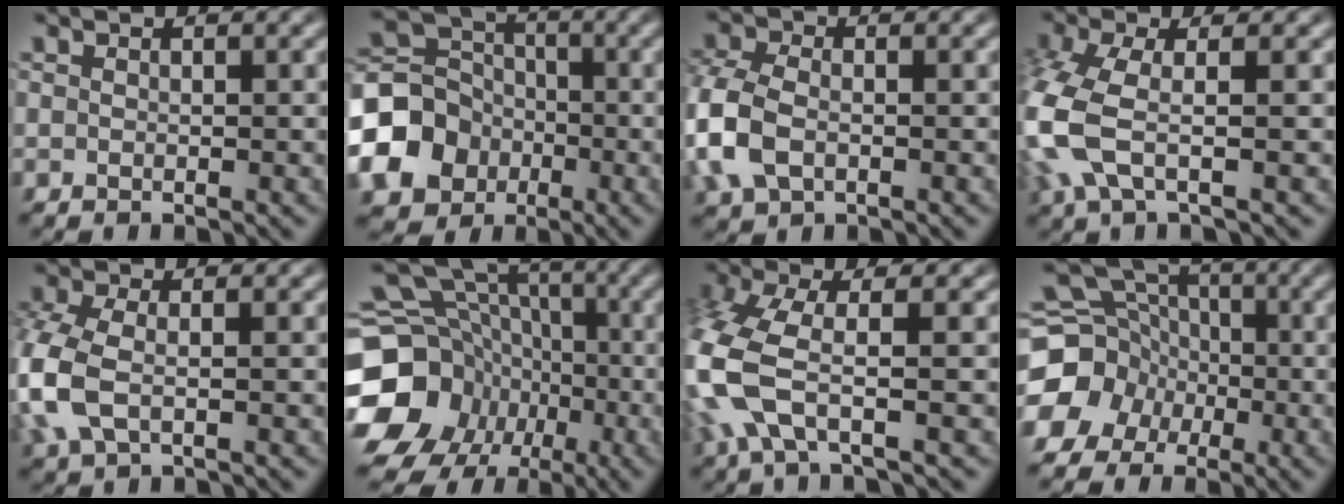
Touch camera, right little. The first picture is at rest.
{"total": 12.1, "force": [-3.1, 10.4, 5.4], "torque": [-0.112, -0.051, -0.045]}
{"total": 4.7, "force": [-0.9, 3.6, 2.9], "torque": [-0.106, -0.025, 0.000]}
{"total": 5.9, "force": [-0.8, 3.7, 4.5], "torque": [-0.143, -0.026, -0.002]}
{"total": 5.1, "force": [-0.7, 3.6, 3.5], "torque": [-0.121, -0.025, 0.002]}
{"total": 17.8, "force": [-3.4, 15.4, 8.3], "torque": [-0.160, -0.058, -0.053]}
{"total": 6.7, "force": [-0.8, 4.1, 5.3], "torque": [-0.166, -0.024, -0.007]}
{"total": 14.4, "force": [-1.7, 13.3, 5.3], "torque": [-0.124, -0.049, -0.035]}